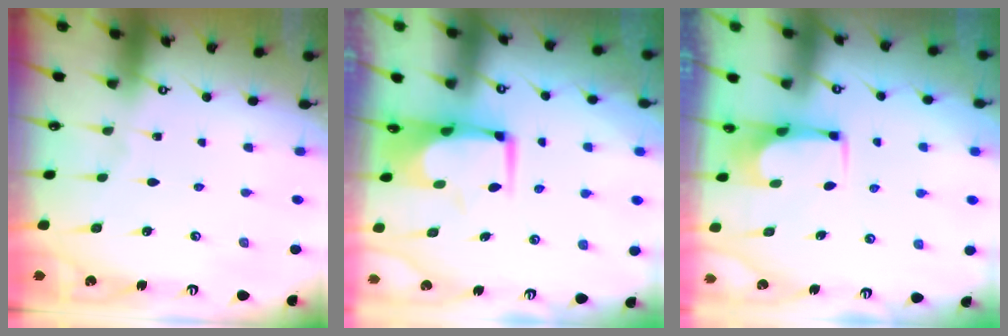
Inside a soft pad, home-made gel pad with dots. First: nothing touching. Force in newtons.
{"total": 0.7, "press": 0.5, "slide": 0.4}
{"total": 3.5, "press": 3.5, "slide": 0.2}